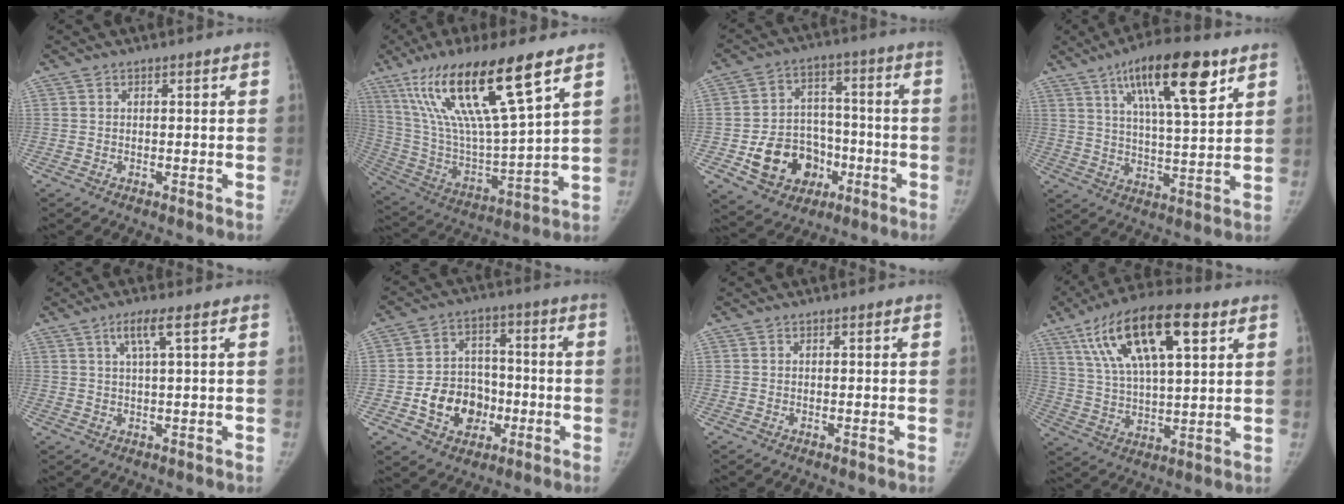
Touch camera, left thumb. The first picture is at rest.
{"total": 24.1, "force": [13.5, 4.3, 19.5], "torque": [-0.372, -0.038, 0.252]}
{"total": 15.1, "force": [-5.2, 12.0, 7.5], "torque": [-0.078, 0.042, -0.071]}
{"total": 16.7, "force": [8.8, 4.5, 13.5], "torque": [-0.199, -0.031, 0.144]}
{"total": 4.0, "force": [1.8, 0.0, 3.6], "torque": [-0.077, 0.001, 0.038]}
{"total": 12.6, "force": [-3.7, 10.2, 6.4], "torque": [-0.056, 0.036, -0.058]}
{"total": 0.0}
{"total": 20.0, "force": [9.2, 7.4, 16.1], "torque": [-0.276, -0.005, 0.163]}